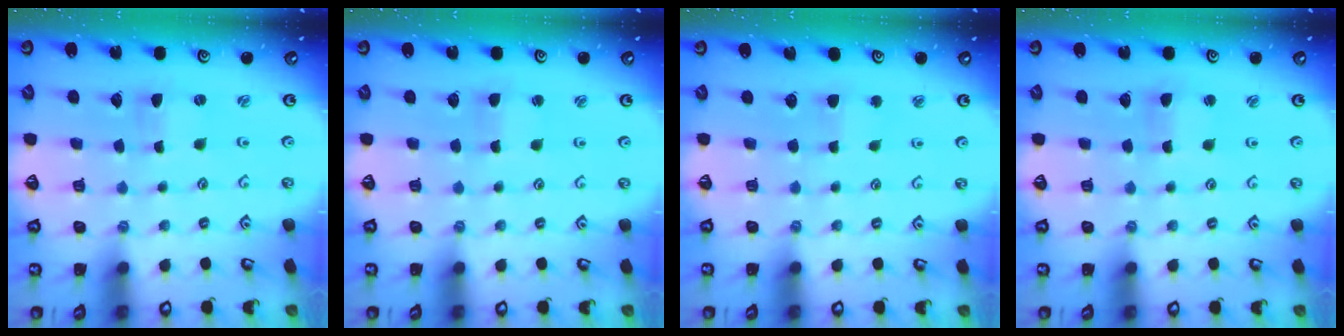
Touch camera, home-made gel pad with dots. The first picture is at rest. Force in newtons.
{"total": 1.2, "press": 1.2, "slide": 0.2}
{"total": 2.1, "press": 2.0, "slide": 0.4}
{"total": 1.3, "press": 1.2, "slide": 0.2}